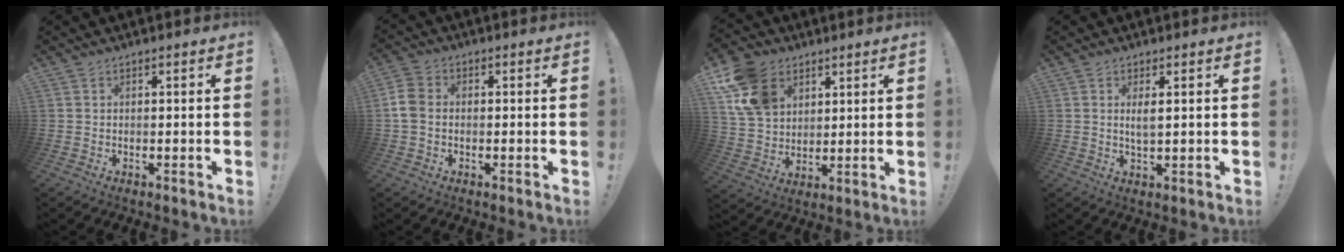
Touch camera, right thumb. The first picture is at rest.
{"total": 6.1, "force": [-0.6, 4.6, 4.0], "torque": [-0.099, 0.010, -0.007]}
{"total": 15.2, "force": [7.1, 11.3, 7.4], "torque": [-0.132, -0.028, 0.142]}
{"total": 3.1, "force": [1.1, 0.7, 2.8], "torque": [-0.040, -0.009, 0.015]}